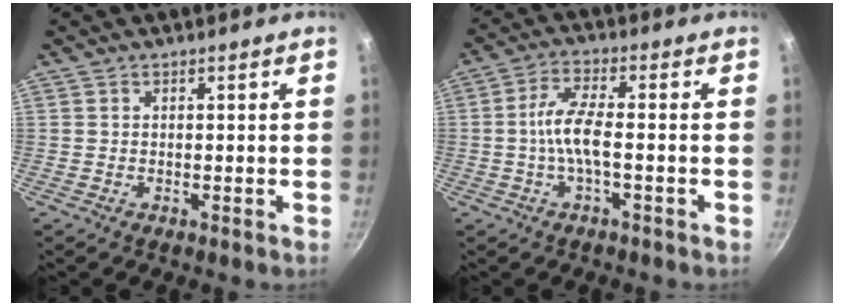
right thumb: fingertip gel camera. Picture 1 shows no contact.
{"total": 6.3, "force": [-1.3, 1.7, 5.9], "torque": [-0.132, 0.020, -0.034]}